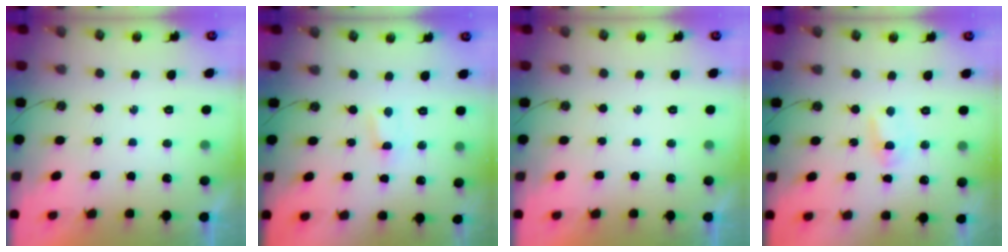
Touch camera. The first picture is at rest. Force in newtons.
{"total": 0.0}
{"total": 0.0}
{"total": 5.0, "press": 5.0, "slide": 0.4}